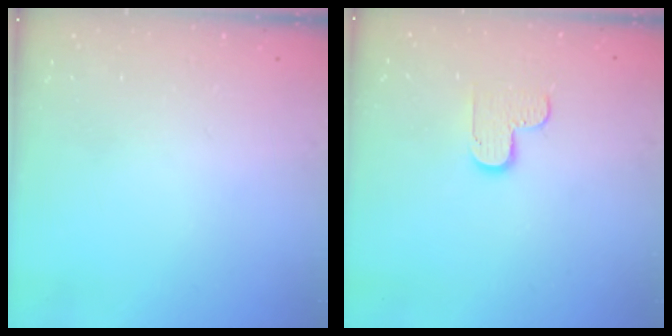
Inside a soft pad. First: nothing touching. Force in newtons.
{"total": 6.1, "press": 6.1, "slide": 0.4}